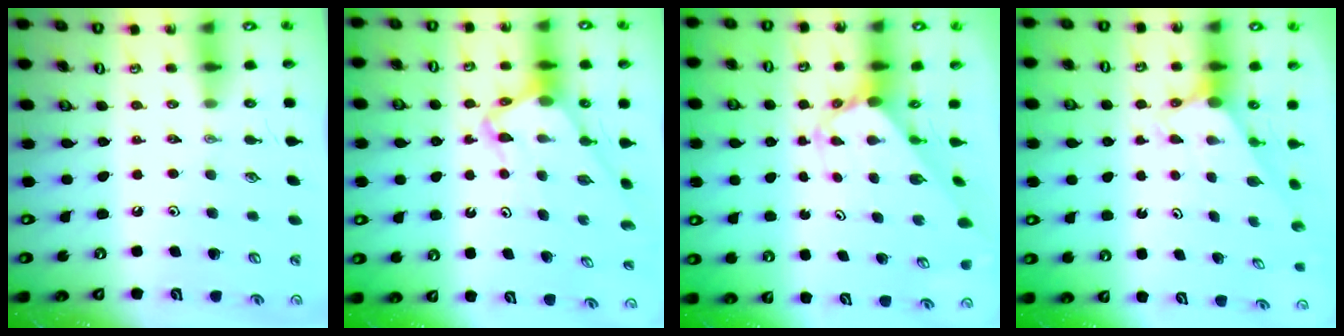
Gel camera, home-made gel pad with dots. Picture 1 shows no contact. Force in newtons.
{"total": 4.7, "press": 4.6, "slide": 0.4}
{"total": 4.7, "press": 4.6, "slide": 0.4}
{"total": 2.9, "press": 2.9, "slide": 0.0}